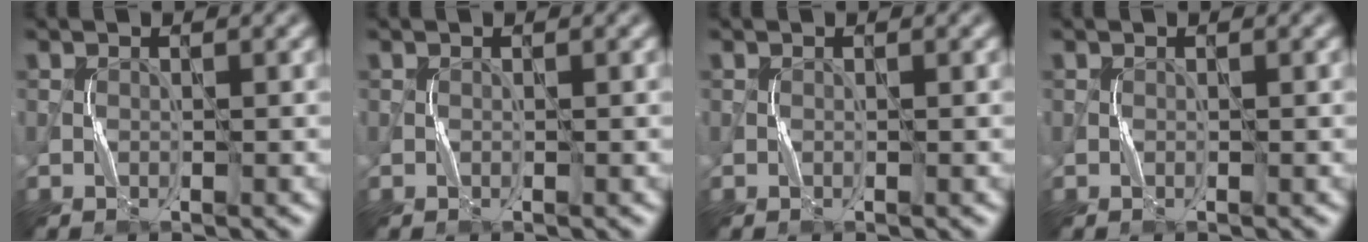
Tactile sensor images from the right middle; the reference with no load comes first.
{"total": 0.0}
{"total": 0.0}
{"total": 0.0}